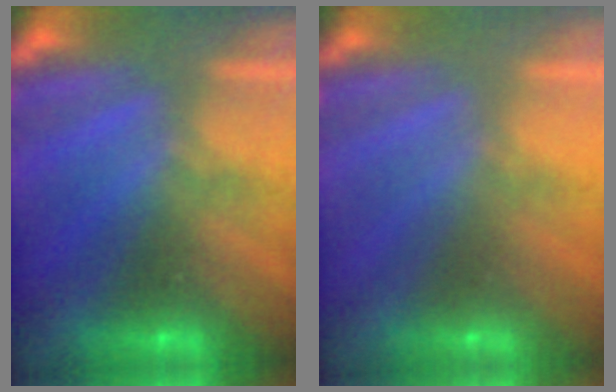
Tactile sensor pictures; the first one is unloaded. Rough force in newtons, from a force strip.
{"total": 2.9}